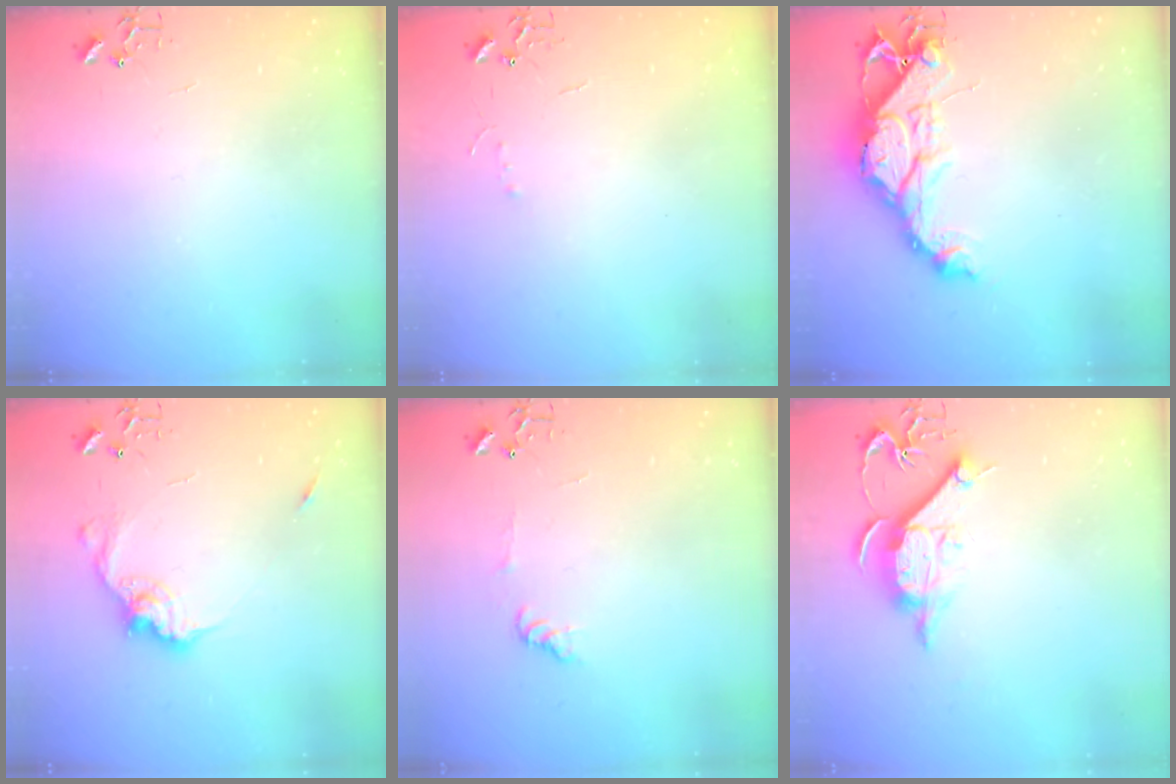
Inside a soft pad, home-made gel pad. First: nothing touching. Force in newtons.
{"total": 3.7, "press": 3.6, "slide": 0.5}
{"total": 15.4, "press": 15.3, "slide": 1.4}
{"total": 13.1, "press": 13.1, "slide": 1.0}
{"total": 7.3, "press": 7.3, "slide": 0.8}
{"total": 11.3, "press": 11.3, "slide": 0.5}